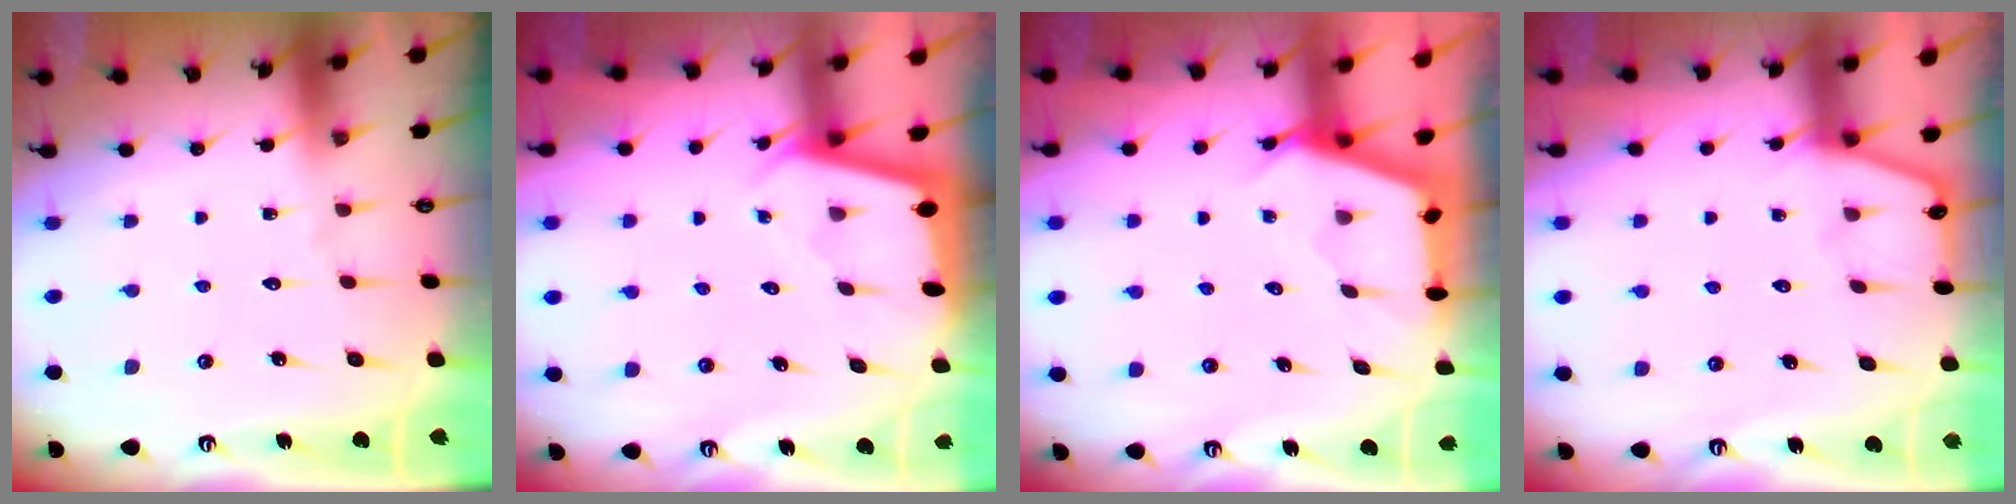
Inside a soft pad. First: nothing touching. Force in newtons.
{"total": 2.3, "press": 2.3, "slide": 0.1}
{"total": 2.7, "press": 2.6, "slide": 0.4}
{"total": 2.7, "press": 2.7, "slide": 0.4}